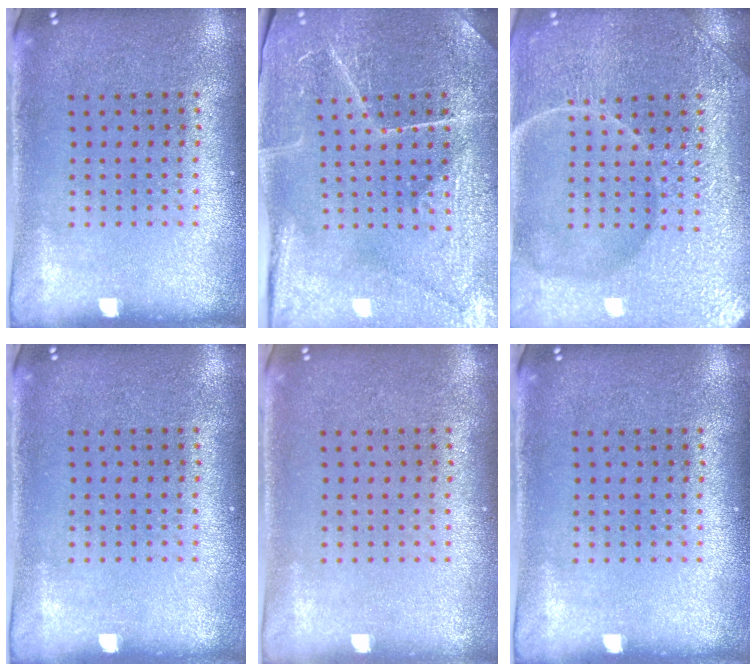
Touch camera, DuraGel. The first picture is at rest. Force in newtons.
{"total": 4.0, "press": 3.9, "slide": 1.1}
{"total": 5.6, "press": 5.6, "slide": 0.6}
{"total": 0.0}
{"total": 0.0}
{"total": 0.0}